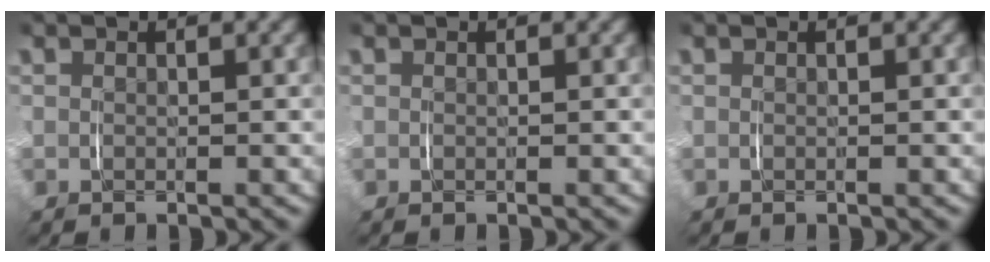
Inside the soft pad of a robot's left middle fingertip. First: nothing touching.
{"total": 0.0}
{"total": 0.0}